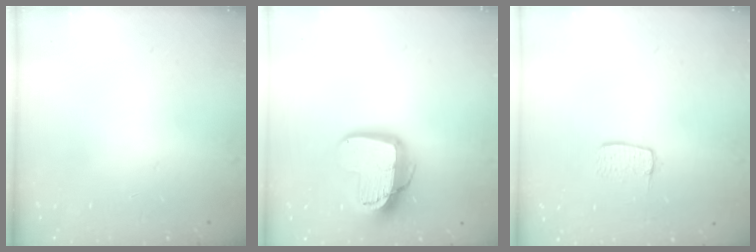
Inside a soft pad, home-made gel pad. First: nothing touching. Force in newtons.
{"total": 14.6, "press": 14.6, "slide": 1.1}
{"total": 5.6, "press": 5.6, "slide": 0.2}